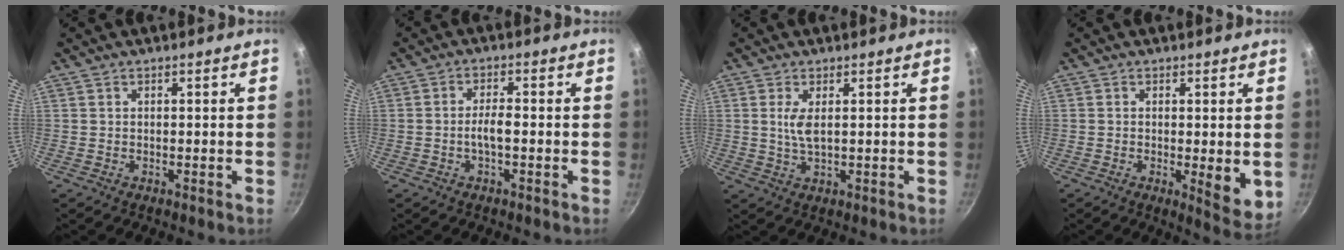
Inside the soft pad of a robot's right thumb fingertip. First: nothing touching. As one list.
[{"total": 3.3, "force": [-0.9, 1.0, 3.0], "torque": [-0.055, 0.016, -0.019]}, {"total": 3.6, "force": [0.8, 1.3, 3.2], "torque": [-0.066, -0.008, 0.017]}, {"total": 6.3, "force": [-0.4, 2.1, 6.0], "torque": [-0.074, -0.018, -0.004]}]